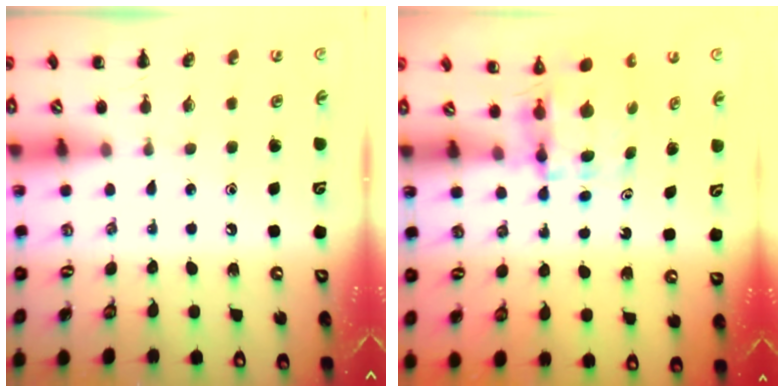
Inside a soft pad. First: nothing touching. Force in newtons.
{"total": 3.9, "press": 3.9, "slide": 0.3}